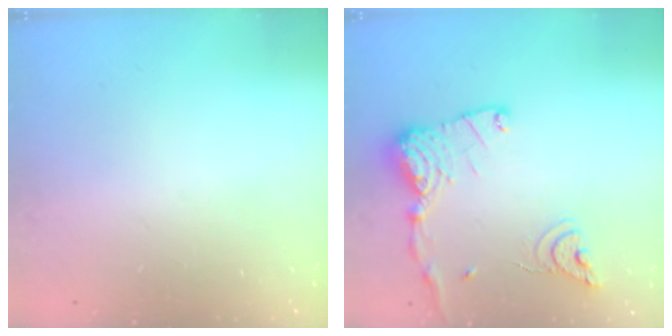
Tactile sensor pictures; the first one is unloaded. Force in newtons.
{"total": 15.3, "press": 15.3, "slide": 1.2}